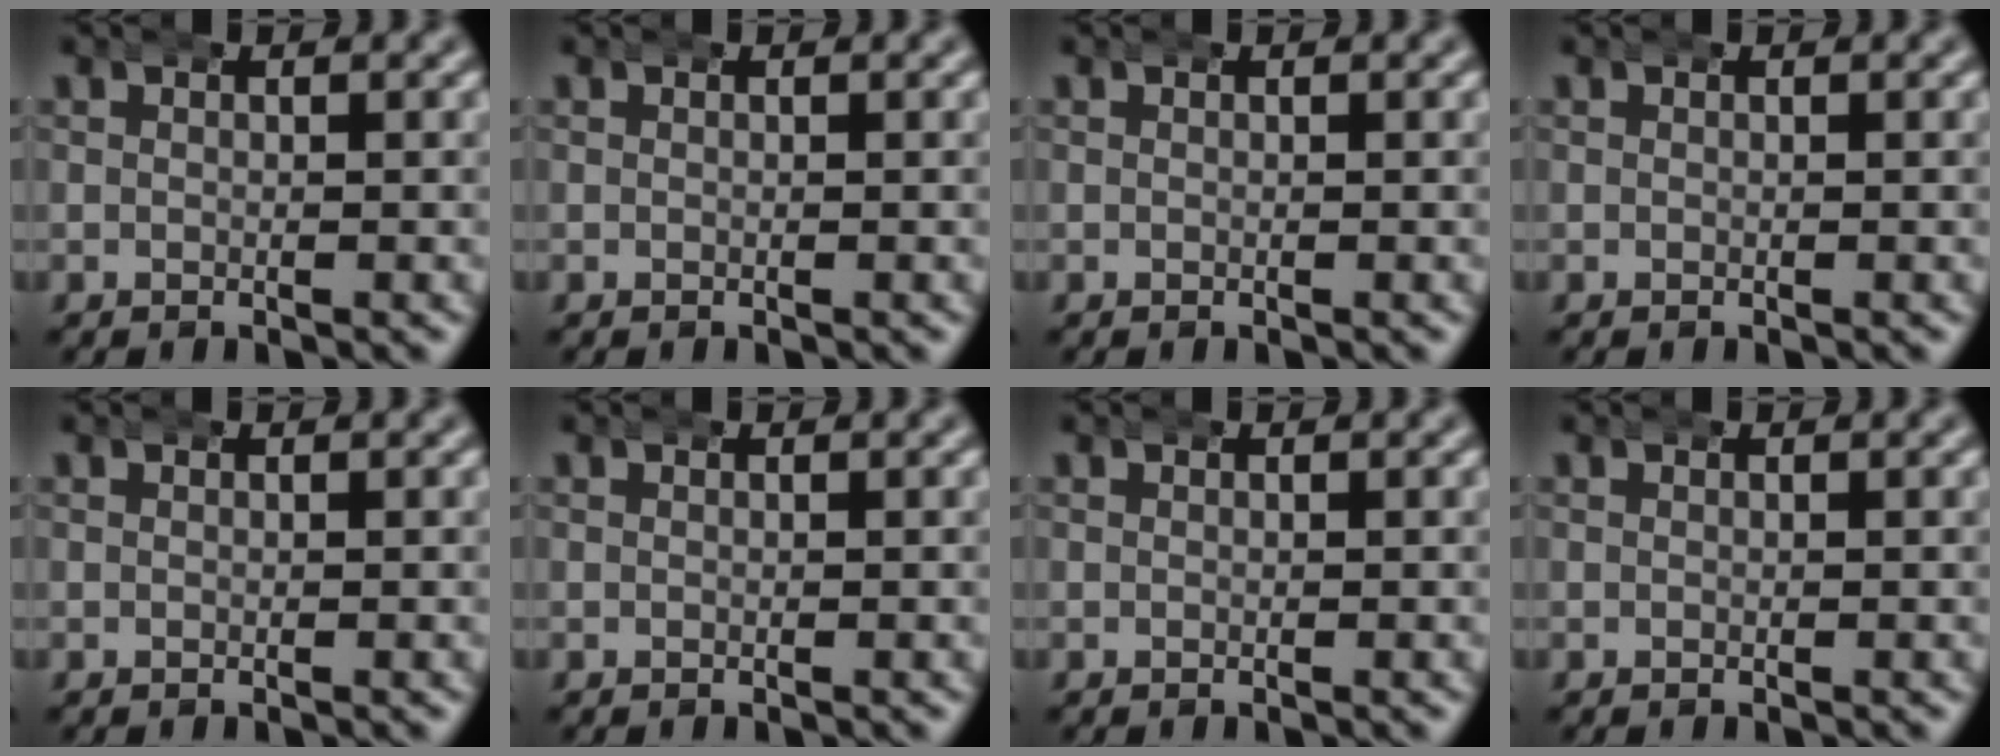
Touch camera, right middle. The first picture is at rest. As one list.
[{"total": 0.0}, {"total": 0.0}, {"total": 0.0}, {"total": 0.0}, {"total": 0.0}, {"total": 0.0}, {"total": 0.0}]